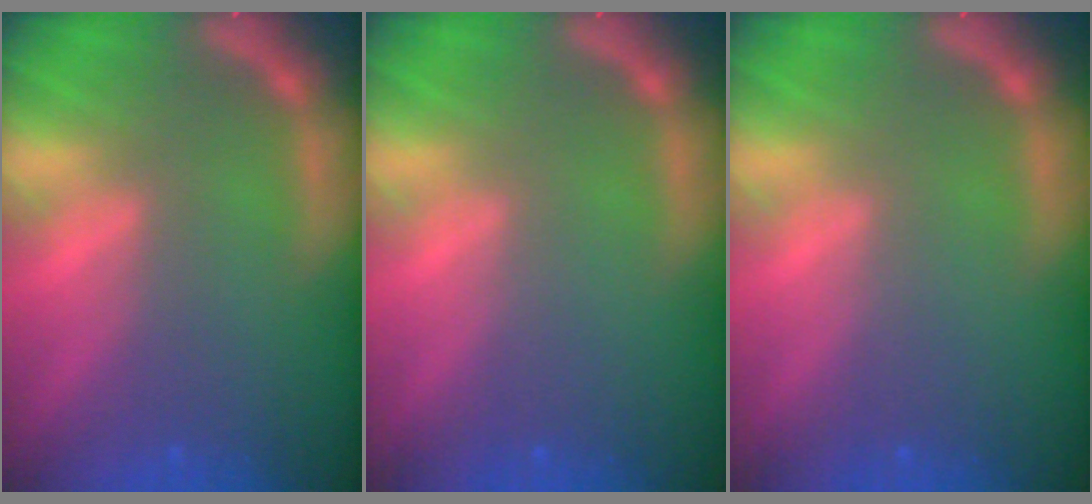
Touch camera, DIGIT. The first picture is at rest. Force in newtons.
{"total": 0.0}
{"total": 0.0}